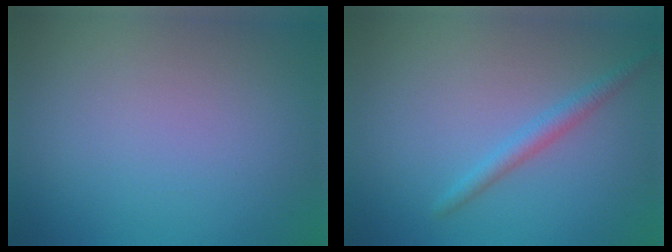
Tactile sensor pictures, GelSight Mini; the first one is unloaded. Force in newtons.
{"total": 1.8, "press": 1.8, "slide": 0.1}